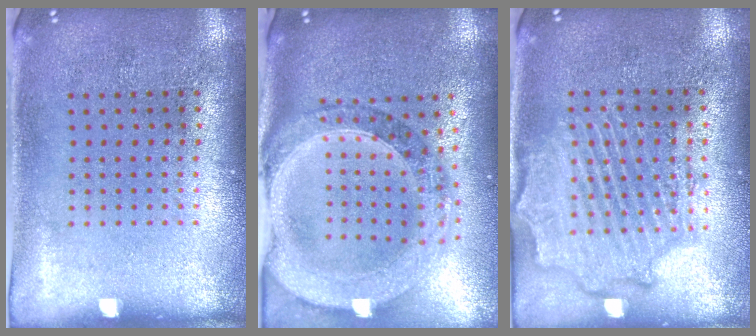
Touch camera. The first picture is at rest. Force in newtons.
{"total": 1.9, "press": 1.8, "slide": 0.7}
{"total": 2.1, "press": 2.1, "slide": 0.4}